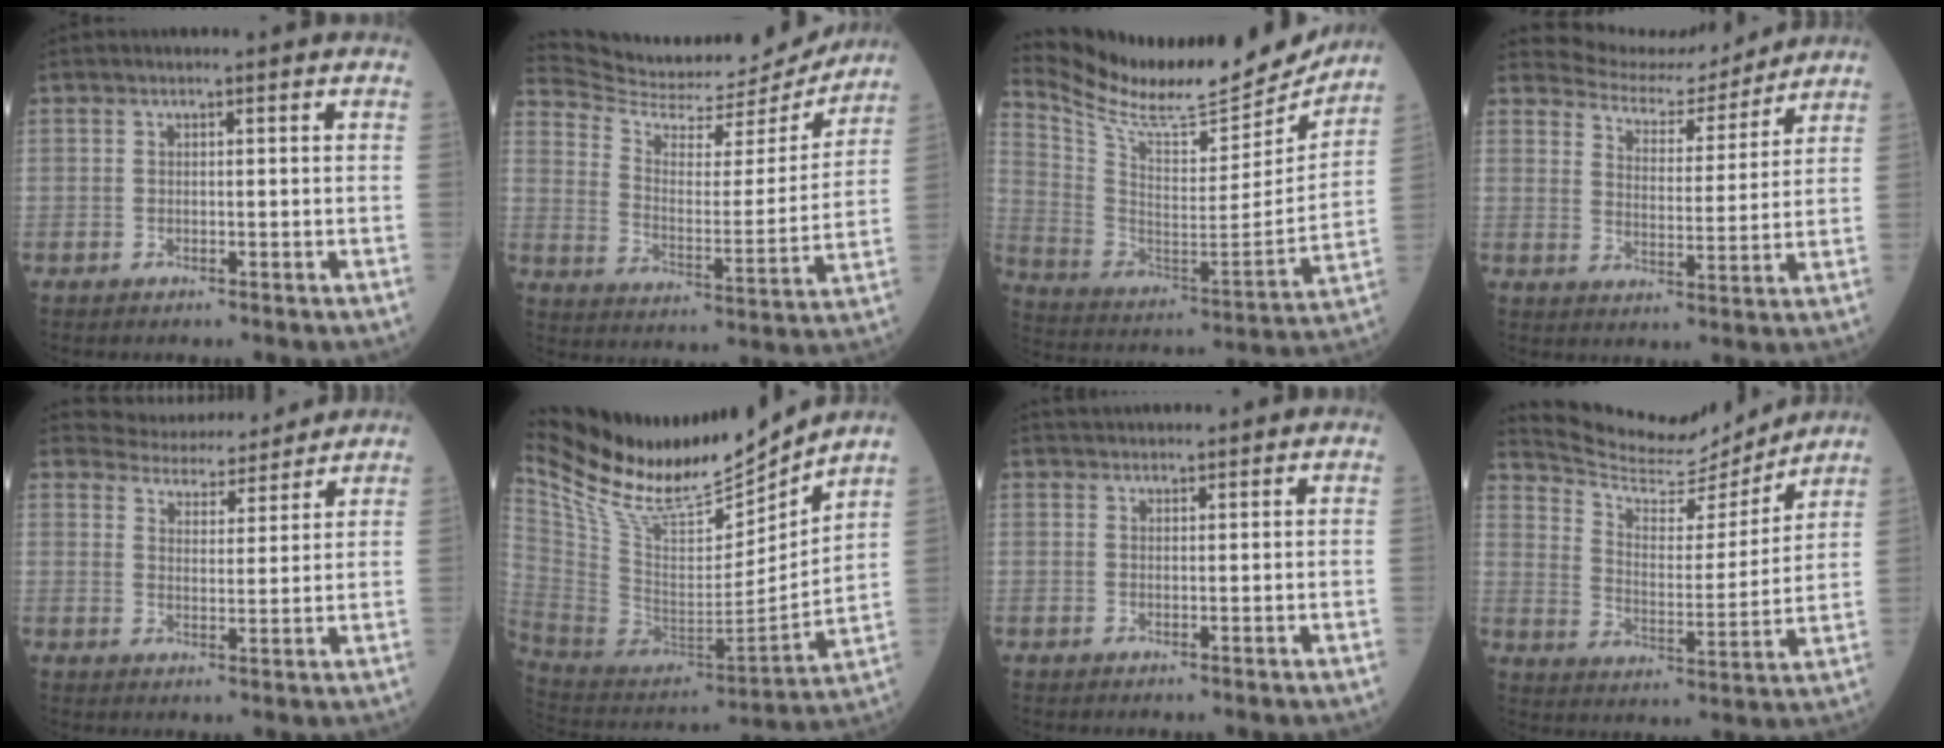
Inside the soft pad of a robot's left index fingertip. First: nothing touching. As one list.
[{"total": 20.4, "force": [19.9, 2.5, 4.1], "torque": [-0.080, -0.047, 0.288]}, {"total": 22.5, "force": [21.2, 3.0, 7.0], "torque": [-0.142, -0.054, 0.331]}, {"total": 9.4, "force": [9.3, 1.3, -0.1], "torque": [-0.010, 0.002, 0.143]}, {"total": 9.9, "force": [9.6, 2.0, 1.1], "torque": [-0.019, 0.010, 0.137]}, {"total": 25.8, "force": [22.6, 4.1, 11.7], "torque": [-0.228, -0.027, 0.387]}, {"total": 4.6, "force": [4.4, 0.6, 1.1], "torque": [-0.016, 0.036, 0.068]}, {"total": 14.0, "force": [13.7, 1.5, 2.0], "torque": [-0.050, -0.010, 0.221]}]